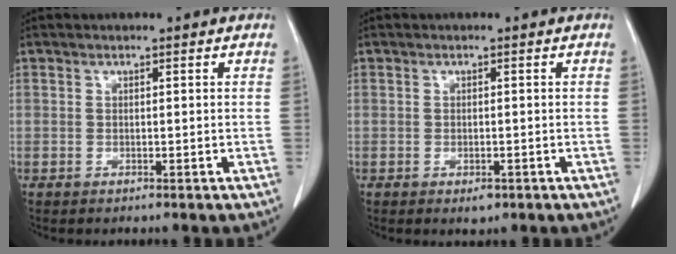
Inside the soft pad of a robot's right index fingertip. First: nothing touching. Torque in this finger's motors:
{"motor_torque": [0.06, 0.12, 0.04, 0.02]}